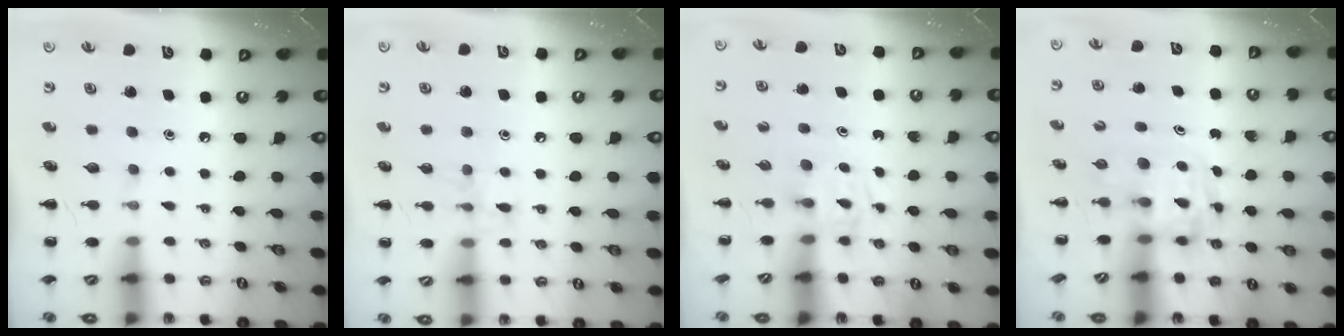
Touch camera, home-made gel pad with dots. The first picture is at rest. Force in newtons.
{"total": 7.9, "press": 7.8, "slide": 1.4}
{"total": 2.7, "press": 2.5, "slide": 1.0}
{"total": 3.7, "press": 3.6, "slide": 0.6}